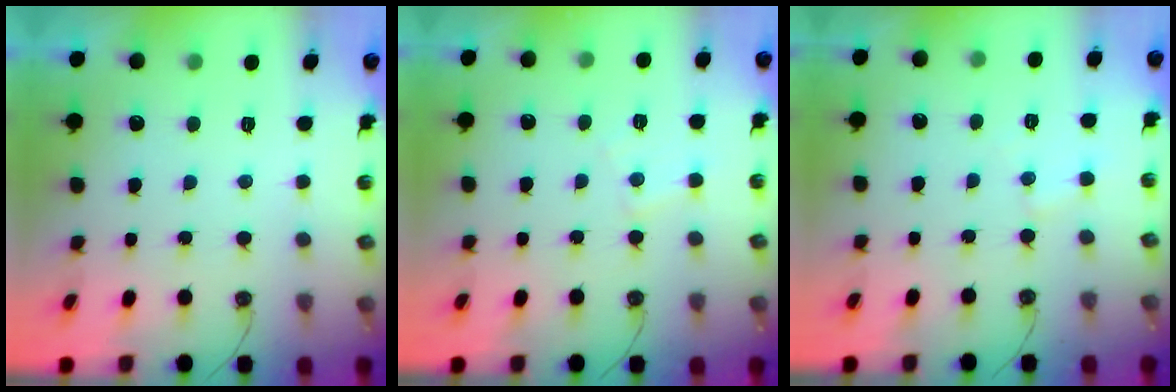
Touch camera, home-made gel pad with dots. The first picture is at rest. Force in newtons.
{"total": 4.7, "press": 4.7, "slide": 0.7}
{"total": 3.9, "press": 3.9, "slide": 0.6}